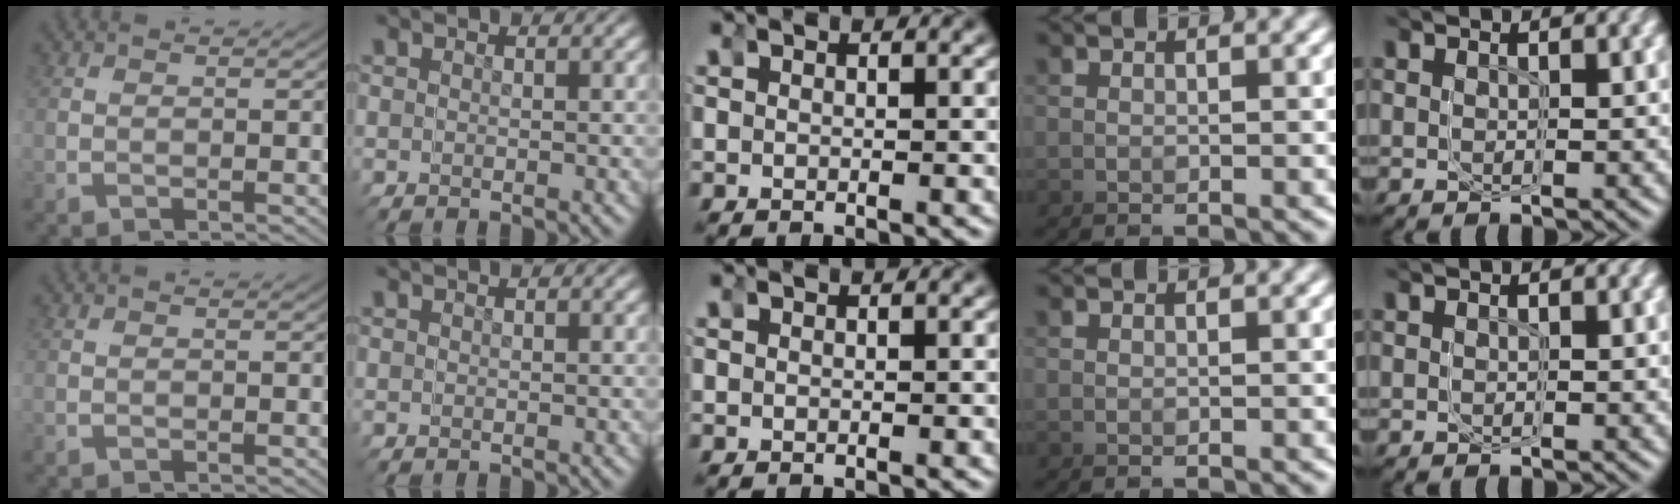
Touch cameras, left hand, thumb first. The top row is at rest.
{}